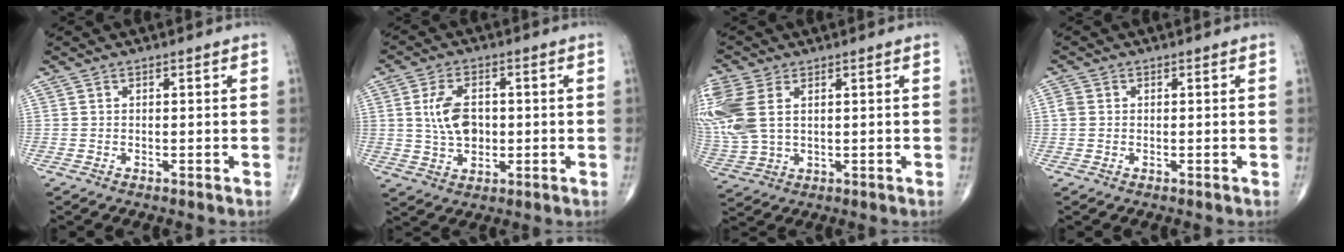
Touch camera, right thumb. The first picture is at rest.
{"total": 8.0, "force": [0.6, 5.1, 6.1], "torque": [-0.102, -0.001, 0.015]}
{"total": 14.5, "force": [3.7, 9.3, 10.5], "torque": [-0.288, -0.001, 0.082]}
{"total": 1.7, "force": [0.1, 1.4, 0.9], "torque": [-0.022, 0.003, 0.002]}